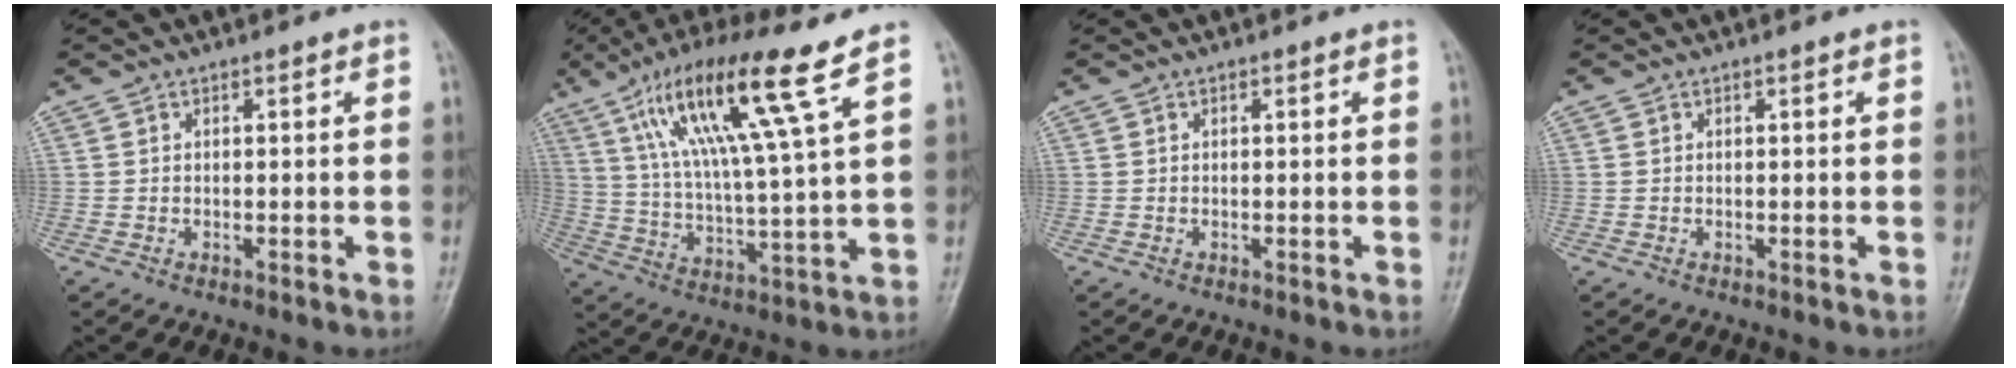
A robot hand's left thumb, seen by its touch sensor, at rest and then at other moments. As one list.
[{"total": 17.7, "force": [9.3, 1.2, 15.0], "torque": [-0.280, -0.027, 0.170]}, {"total": 0.0}, {"total": 0.0}]